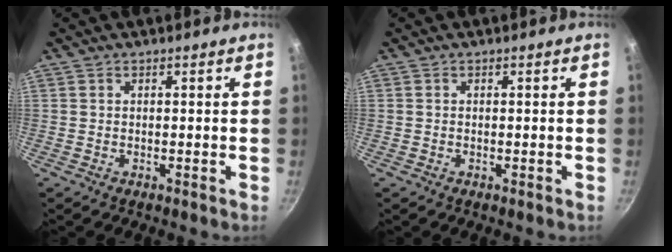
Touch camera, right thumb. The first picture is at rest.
{"total": 0.0}